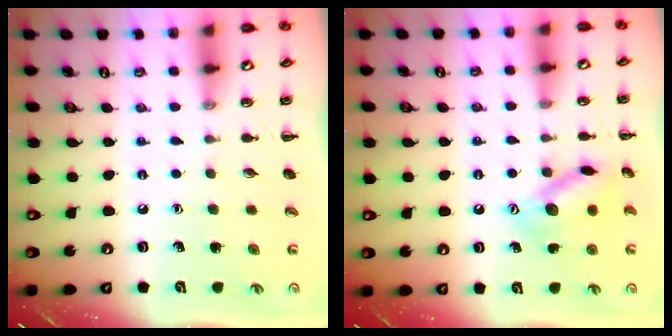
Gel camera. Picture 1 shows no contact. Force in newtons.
{"total": 12.9, "press": 12.9, "slide": 0.5}